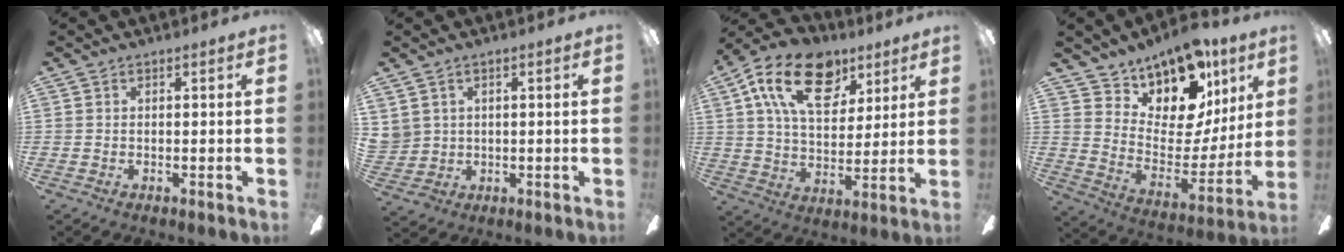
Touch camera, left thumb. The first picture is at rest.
{"total": 4.2, "force": [2.2, 3.6, -0.3], "torque": [-0.015, -0.004, 0.047]}
{"total": 19.4, "force": [9.8, 11.5, 12.2], "torque": [-0.200, -0.025, 0.173]}
{"total": 16.0, "force": [12.1, 7.9, 6.9], "torque": [-0.111, -0.106, 0.216]}